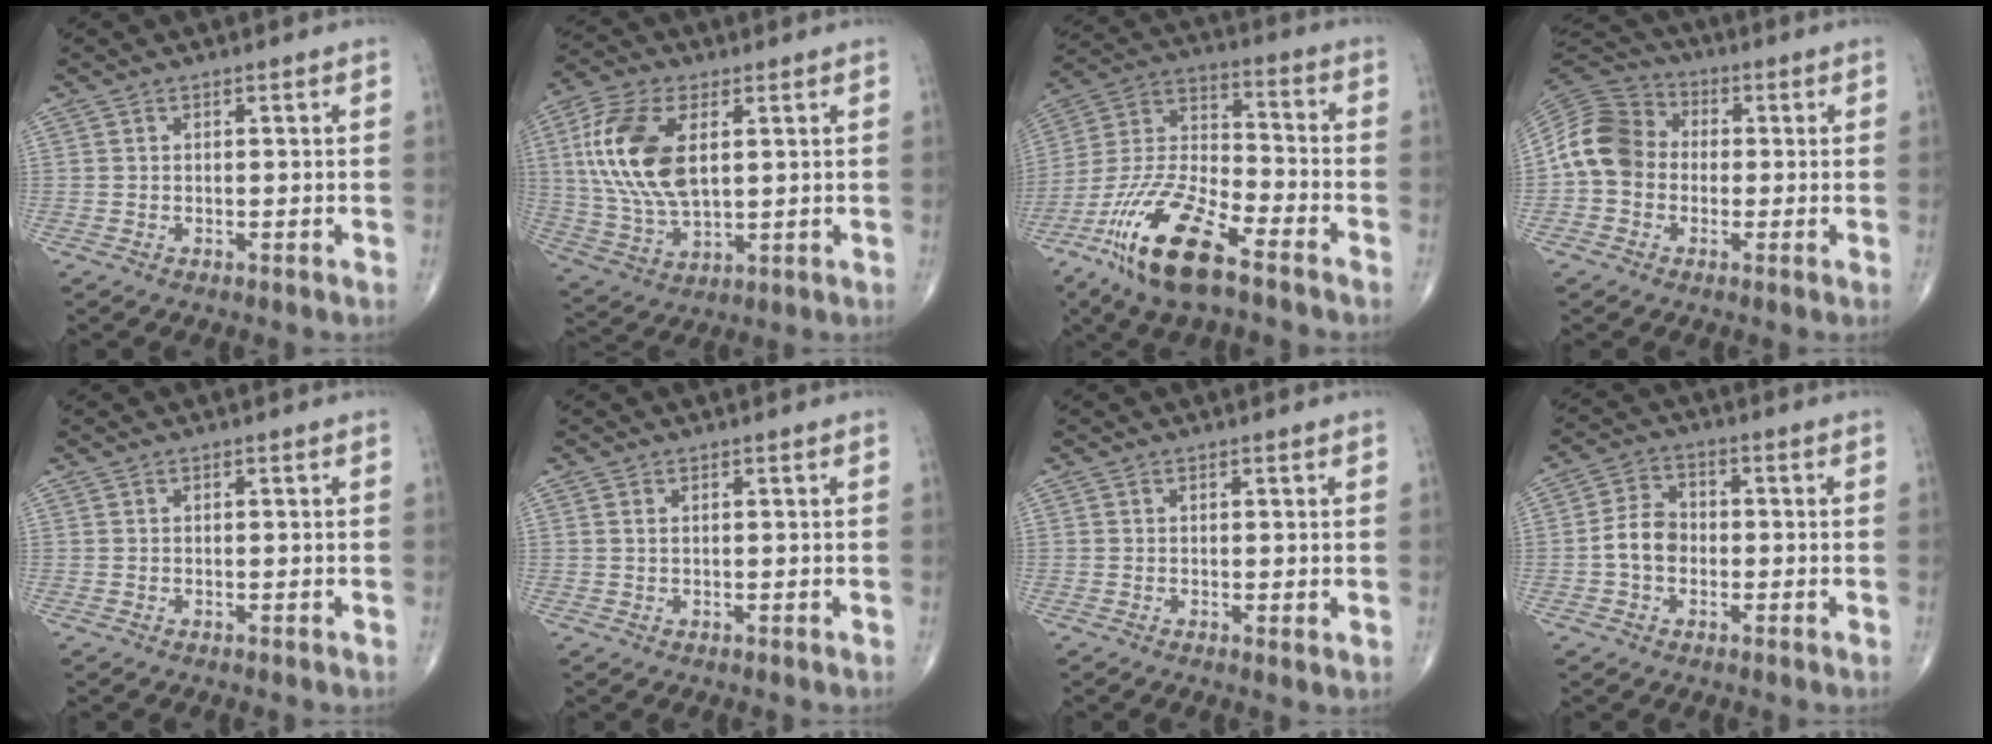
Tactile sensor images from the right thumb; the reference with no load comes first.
{"total": 16.7, "force": [3.7, 8.8, 13.7], "torque": [-0.283, -0.006, 0.072]}
{"total": 19.2, "force": [-11.6, 6.4, 13.9], "torque": [-0.287, 0.048, -0.220]}
{"total": 10.9, "force": [-0.7, 9.2, 5.9], "torque": [-0.102, 0.033, -0.029]}
{"total": 0.0}
{"total": 0.8, "force": [0.3, 0.4, 0.6], "torque": [-0.014, 0.004, 0.007]}
{"total": 1.0, "force": [0.1, 0.3, 0.9], "torque": [-0.018, -0.006, 0.000]}
{"total": 6.2, "force": [-1.1, 4.7, 3.9], "torque": [-0.061, 0.021, -0.029]}